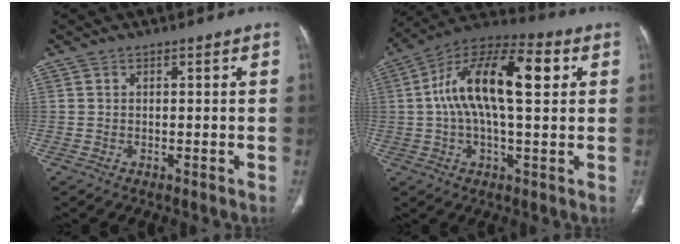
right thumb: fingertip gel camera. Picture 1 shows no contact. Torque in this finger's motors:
{"motor_torque": [2.49, 2.52, 0.96, -0.68, 0.34]}